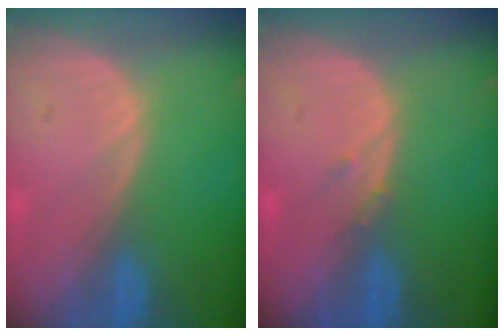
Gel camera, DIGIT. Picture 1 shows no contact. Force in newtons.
{"total": 1.2, "press": 1.0, "slide": 0.6}